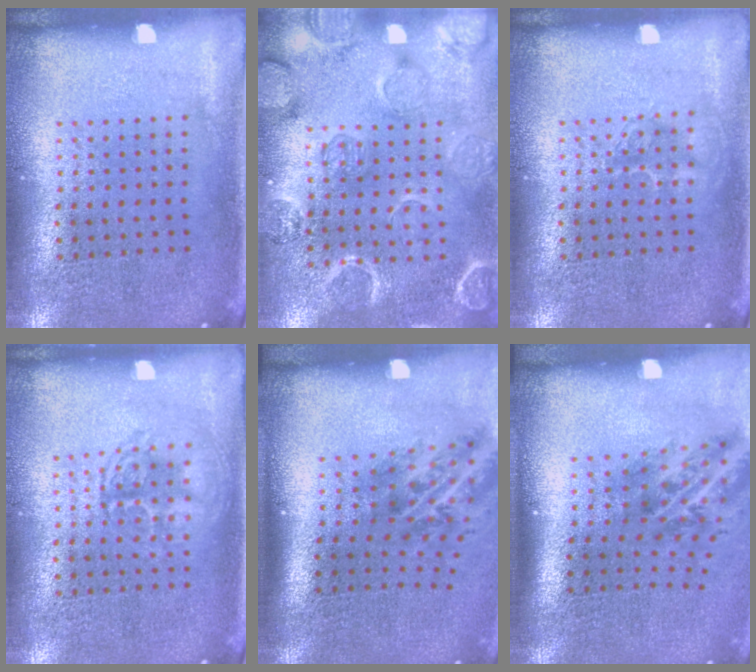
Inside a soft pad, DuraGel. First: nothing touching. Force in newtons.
{"total": 2.3, "press": 2.3, "slide": 0.4}
{"total": 1.2, "press": 1.2, "slide": 0.2}
{"total": 1.3, "press": 1.3, "slide": 0.2}
{"total": 2.0, "press": 1.2, "slide": 1.6}
{"total": 2.1, "press": 1.3, "slide": 1.6}